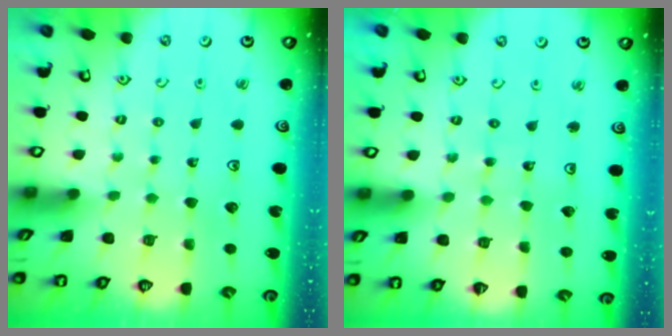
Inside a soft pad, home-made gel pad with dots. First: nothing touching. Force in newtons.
{"total": 4.9, "press": 4.9, "slide": 0.6}